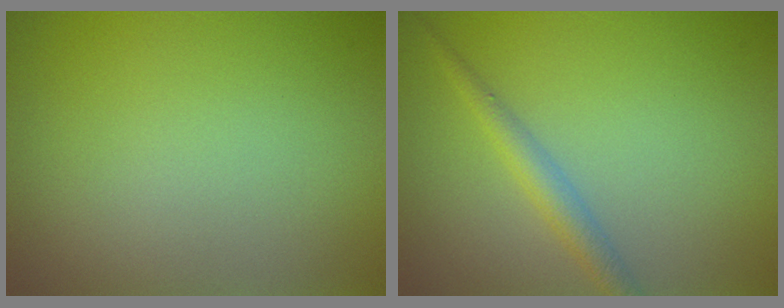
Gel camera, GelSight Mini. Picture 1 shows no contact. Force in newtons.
{"total": 2.1, "press": 2.1, "slide": 0.1}